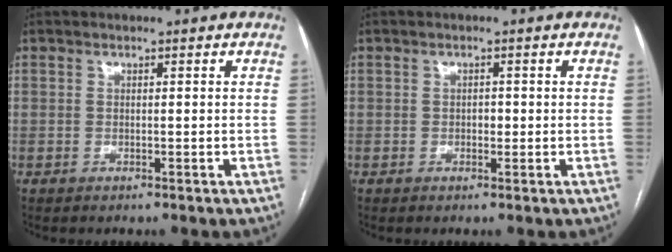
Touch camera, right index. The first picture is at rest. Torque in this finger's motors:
{"motor_torque": [0.11, -0.03, 0.10, 0.02]}